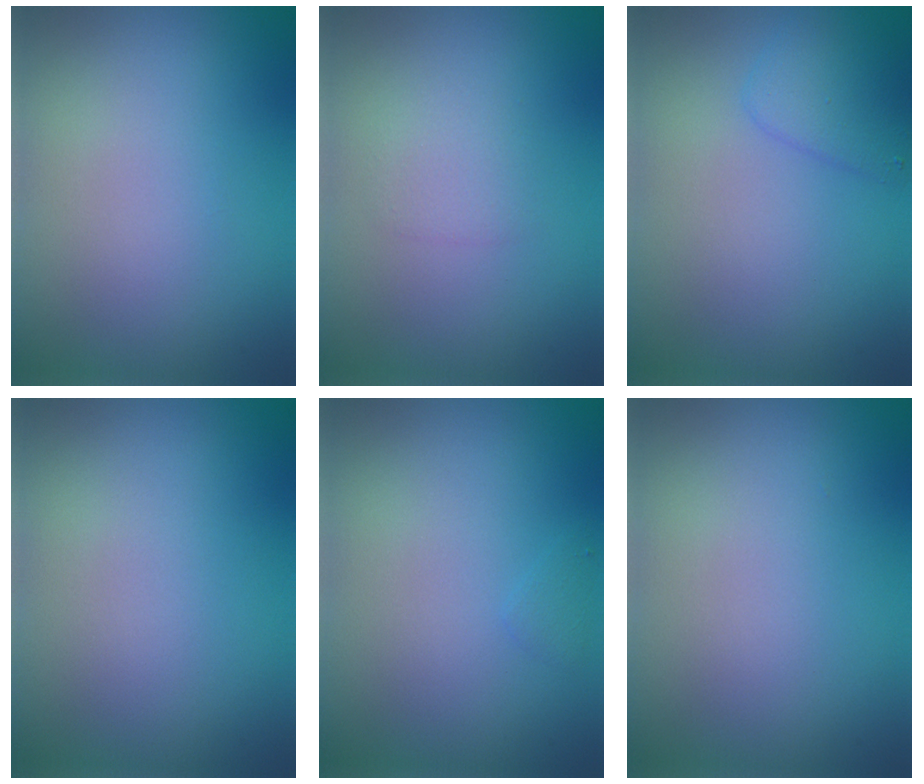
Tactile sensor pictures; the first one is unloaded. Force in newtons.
{"total": 1.4, "press": 1.4, "slide": 0.0}
{"total": 2.4, "press": 2.4, "slide": 0.1}
{"total": 0.0}
{"total": 0.6, "press": 0.6, "slide": 0.0}
{"total": 0.0}